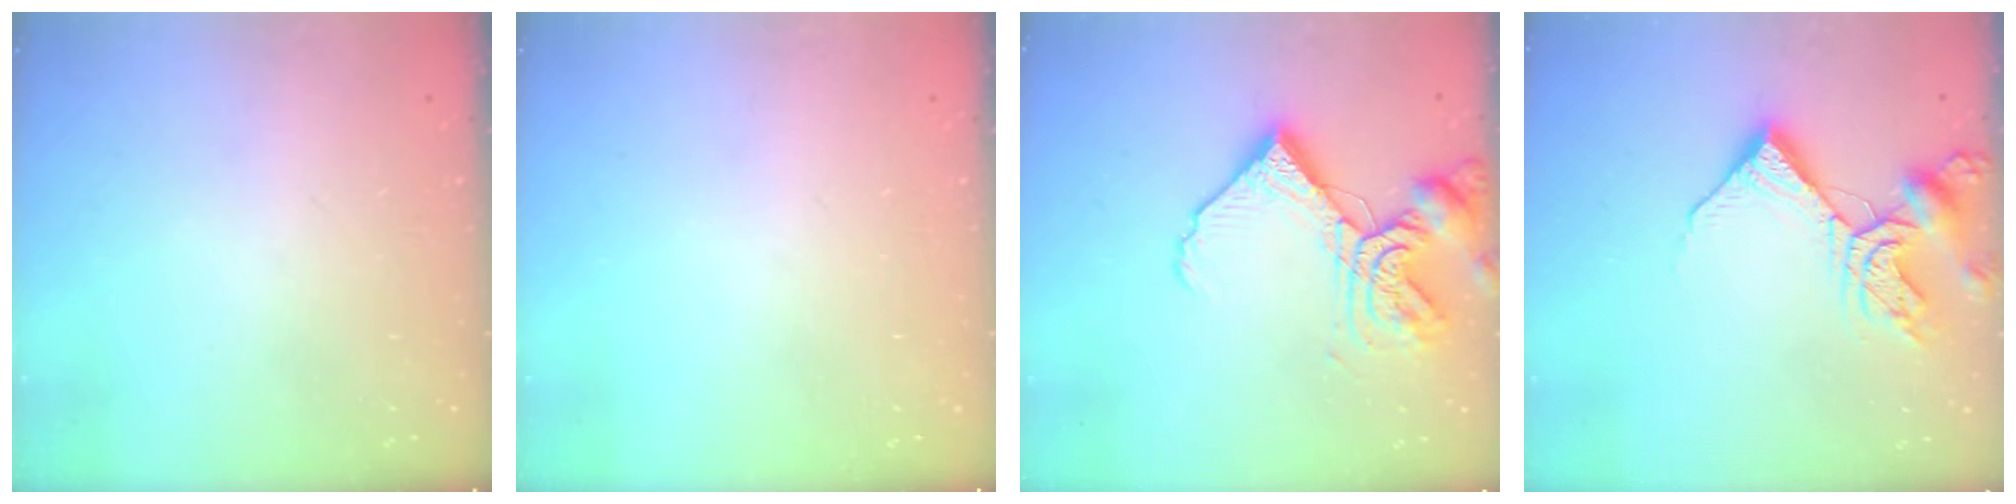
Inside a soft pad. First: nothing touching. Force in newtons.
{"total": 0.0}
{"total": 14.2, "press": 14.2, "slide": 1.6}
{"total": 11.9, "press": 11.8, "slide": 1.4}